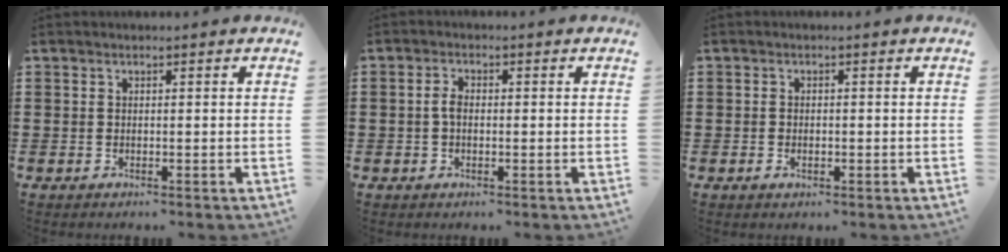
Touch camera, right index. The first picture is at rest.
{"total": 2.1, "force": [-0.3, 1.1, 1.8], "torque": [-0.042, 0.000, -0.008]}
{"total": 1.0, "force": [-0.3, 0.5, 0.7], "torque": [-0.015, -0.001, -0.006]}